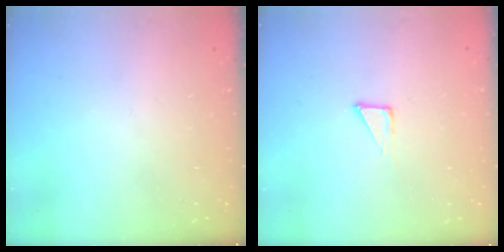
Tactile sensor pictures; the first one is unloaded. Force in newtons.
{"total": 3.6, "press": 3.6, "slide": 0.2}